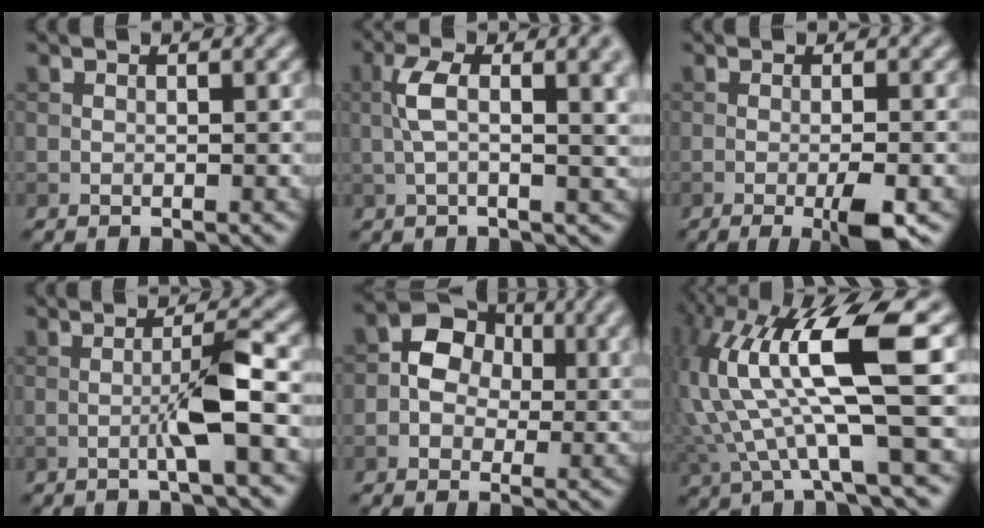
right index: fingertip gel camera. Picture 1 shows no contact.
{"total": 8.0, "force": [1.4, 2.9, 7.3], "torque": [-0.133, 0.007, 0.019]}
{"total": 4.2, "force": [-1.5, 0.7, 3.8], "torque": [-0.060, -0.005, -0.027]}
{"total": 3.6, "force": [-0.8, 0.1, 3.6], "torque": [-0.064, 0.008, -0.022]}
{"total": 5.7, "force": [0.7, 4.5, 3.4], "torque": [-0.049, 0.011, -0.002]}
{"total": 12.1, "force": [3.3, 2.5, 11.4], "torque": [-0.228, 0.008, 0.074]}